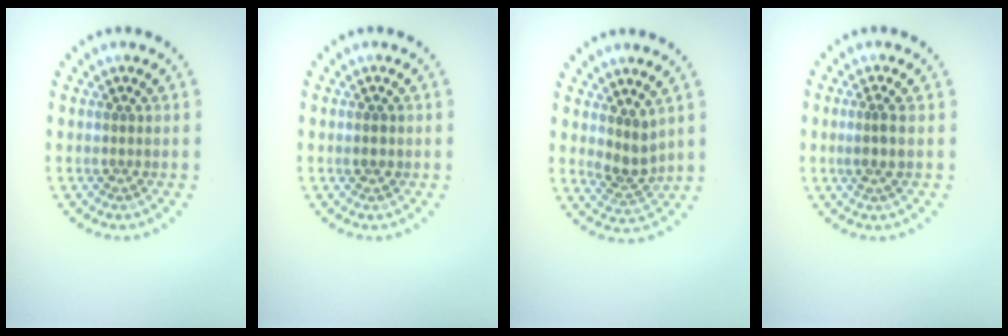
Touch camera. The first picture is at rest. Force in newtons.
{"total": 1.1, "press": 1.1, "slide": 0.0}
{"total": 2.5, "press": 2.0, "slide": 1.6}
{"total": 1.6, "press": 1.5, "slide": 0.7}